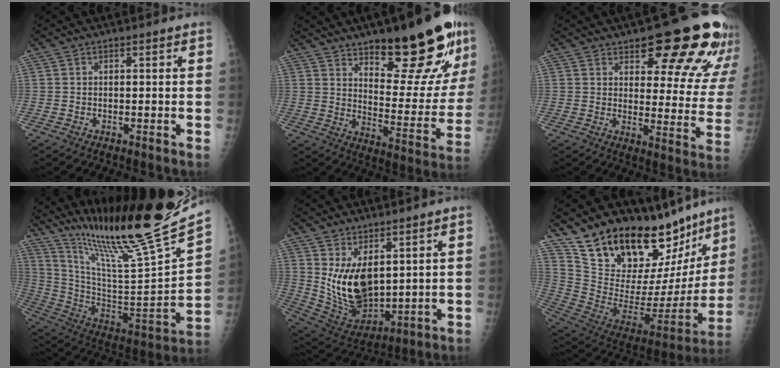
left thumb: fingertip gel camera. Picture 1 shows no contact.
{"total": 24.3, "force": [15.3, 7.6, 17.3], "torque": [-0.192, -0.090, 0.224]}
{"total": 21.1, "force": [13.8, 7.2, 14.2], "torque": [-0.132, -0.071, 0.172]}
{"total": 29.3, "force": [23.8, 0.8, 17.0], "torque": [-0.267, -0.132, 0.390]}
{"total": 12.7, "force": [3.8, 7.2, 9.8], "torque": [-0.150, -0.036, 0.099]}
{"total": 28.3, "force": [22.5, 12.1, 12.1], "torque": [-0.152, -0.120, 0.352]}